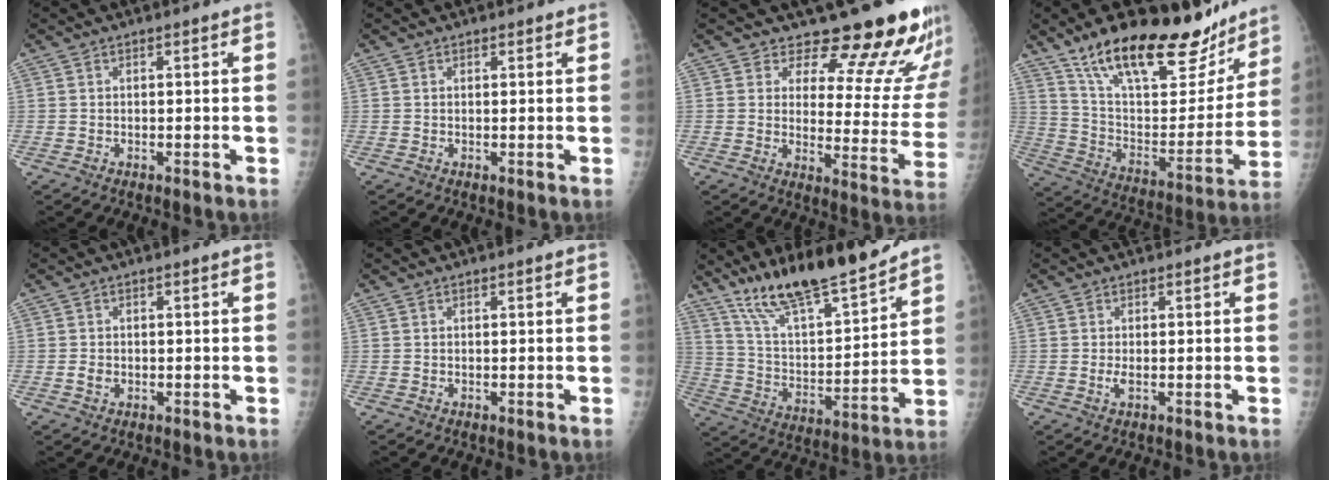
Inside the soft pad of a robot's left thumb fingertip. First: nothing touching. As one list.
[{"total": 0.6, "force": [0.4, 0.3, 0.1], "torque": [0.001, -0.003, 0.004]}, {"total": 16.8, "force": [14.5, 5.3, 6.5], "torque": [-0.035, -0.126, 0.169]}, {"total": 27.7, "force": [19.8, 10.4, 16.3], "torque": [-0.209, -0.071, 0.322]}, {"total": 1.7, "force": [-0.4, 1.3, 1.0], "torque": [-0.015, 0.002, -0.006]}, {"total": 0.0}, {"total": 18.0, "force": [15.0, 3.0, 9.6], "torque": [-0.135, -0.087, 0.269]}, {"total": 1.3, "force": [-0.1, 0.4, 1.3], "torque": [-0.030, -0.004, -0.003]}]